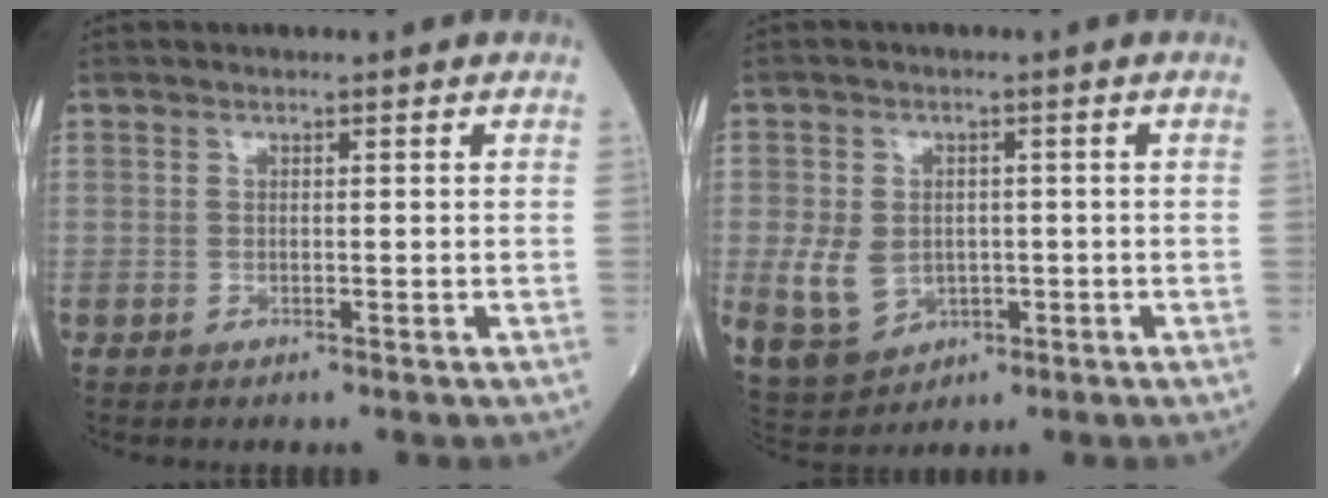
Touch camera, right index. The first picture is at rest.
{"total": 8.7, "force": [-1.5, 7.0, 4.8], "torque": [-0.108, 0.006, -0.006]}